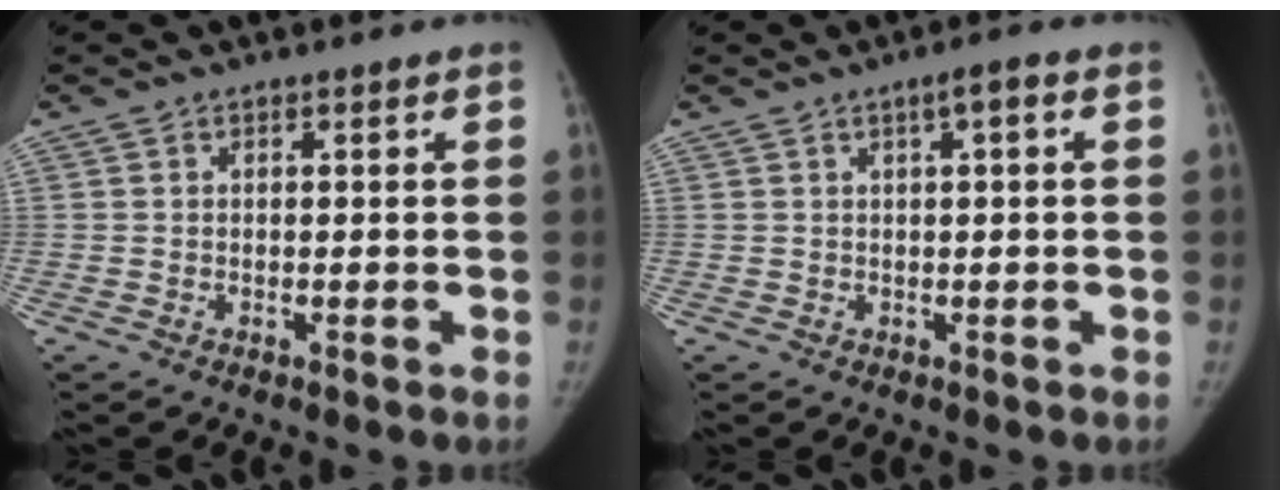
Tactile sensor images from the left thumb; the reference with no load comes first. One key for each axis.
{"total": 2.8, "fx": 0.9, "fy": 0.4, "fz": 2.6, "tx": -0.039, "ty": 0.008, "tz": 0.011}